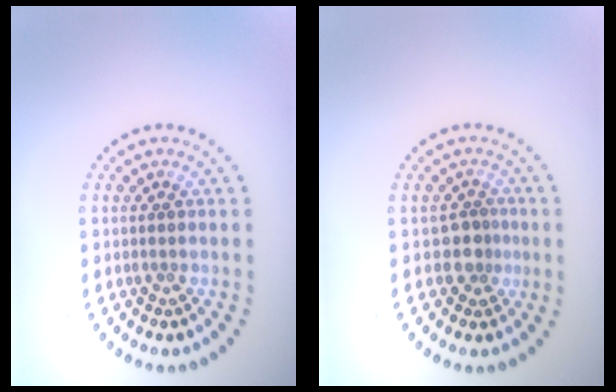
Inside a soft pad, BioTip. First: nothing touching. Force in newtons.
{"total": 2.2, "press": 1.7, "slide": 1.3}